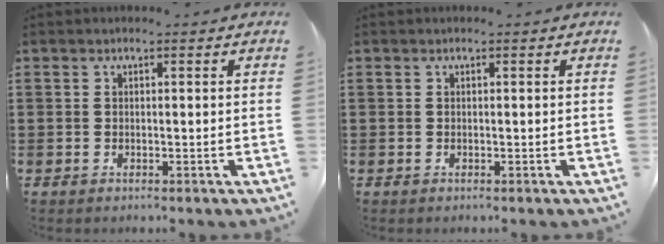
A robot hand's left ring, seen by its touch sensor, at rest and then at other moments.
{"total": 0.0}